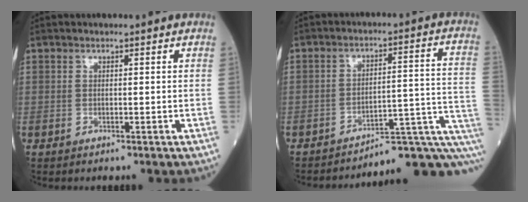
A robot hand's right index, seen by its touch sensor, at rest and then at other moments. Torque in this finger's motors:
{"motor_torque": [0.05, -0.64, -0.37, -0.20]}